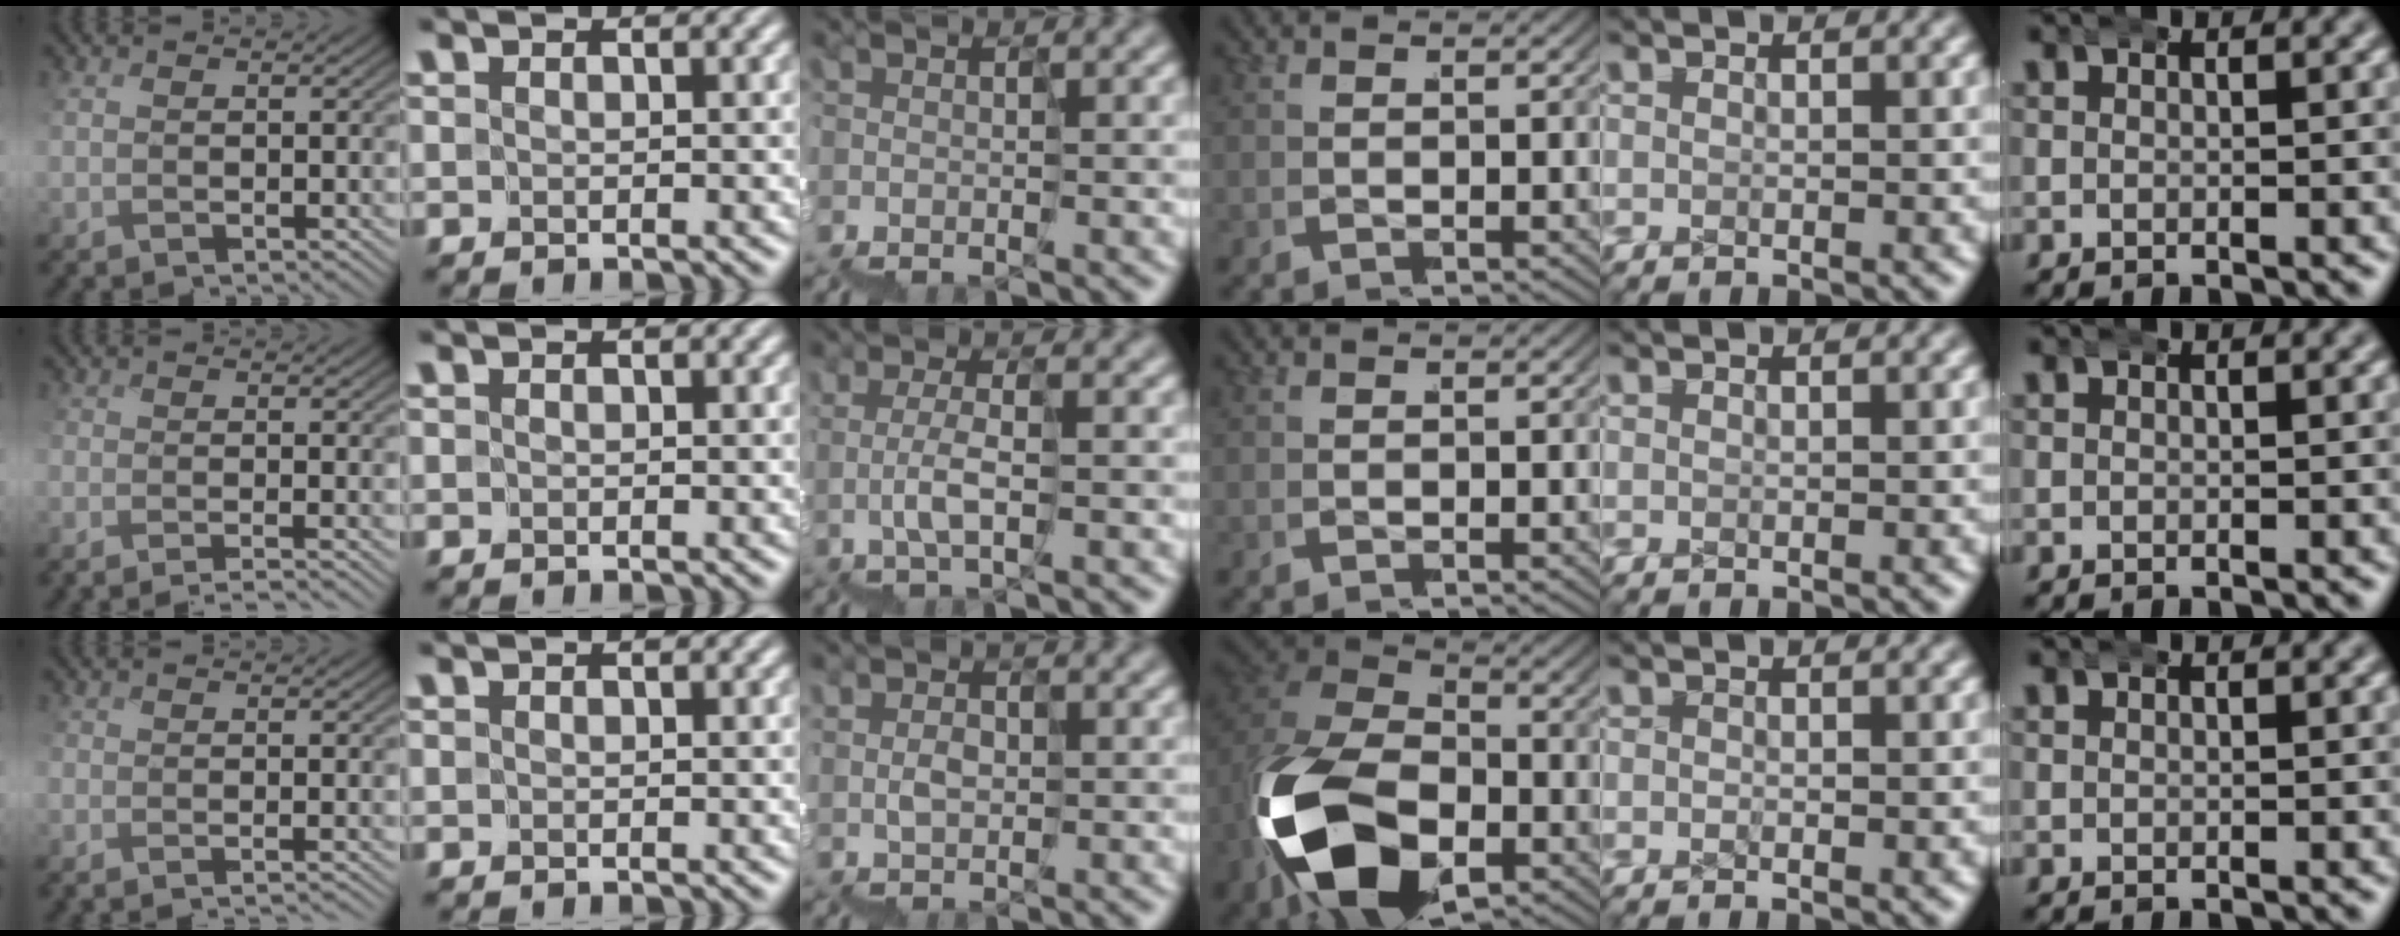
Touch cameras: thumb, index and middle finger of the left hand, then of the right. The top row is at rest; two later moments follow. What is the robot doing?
{"motion": "wrap", "object": "ethernet cable"}